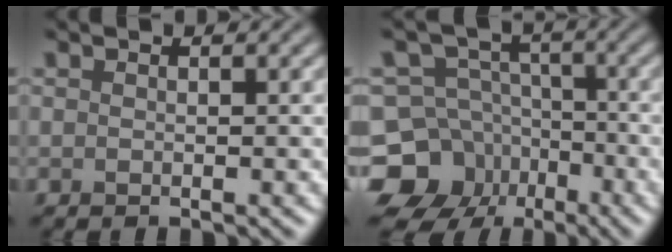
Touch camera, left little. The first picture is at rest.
{"total": 10.0, "force": [-5.2, 8.1, 2.8], "torque": [-0.043, 0.000, -0.103]}